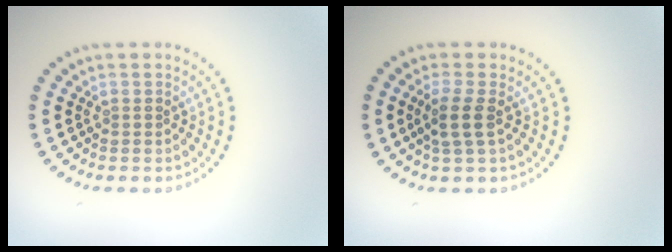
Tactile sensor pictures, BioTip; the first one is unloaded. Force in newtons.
{"total": 2.2, "press": 1.9, "slide": 1.2}